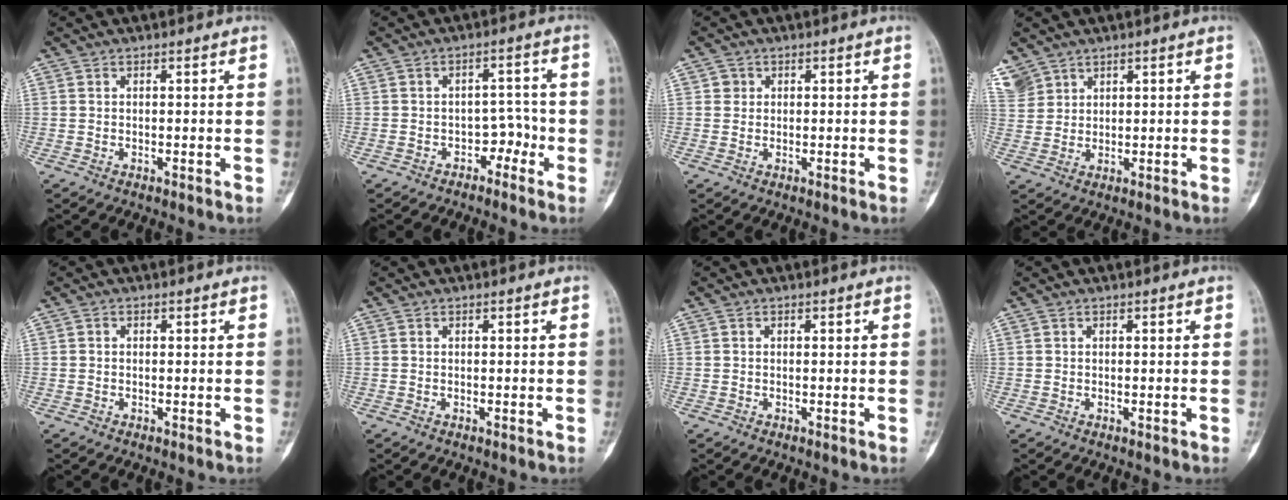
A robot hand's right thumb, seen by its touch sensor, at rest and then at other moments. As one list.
[{"total": 4.4, "force": [-2.5, 3.2, 1.8], "torque": [0.000, 0.034, -0.039]}, {"total": 1.4, "force": [0.3, 1.4, 0.2], "torque": [0.005, 0.001, 0.002]}, {"total": 6.7, "force": [4.5, 4.7, 1.5], "torque": [-0.032, -0.001, 0.106]}, {"total": 0.5, "force": [0.0, 0.5, 0.2], "torque": [0.002, 0.002, -0.003]}, {"total": 0.0}, {"total": 0.0}, {"total": 0.0}]